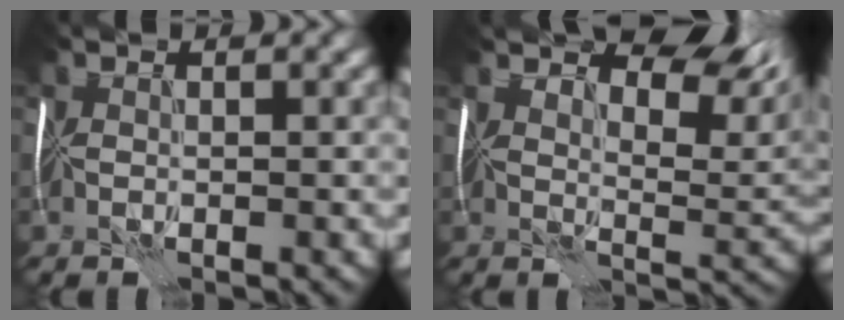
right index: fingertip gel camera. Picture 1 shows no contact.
{"total": 9.5, "force": [6.2, 3.8, 6.1], "torque": [-0.087, 0.005, 0.090]}